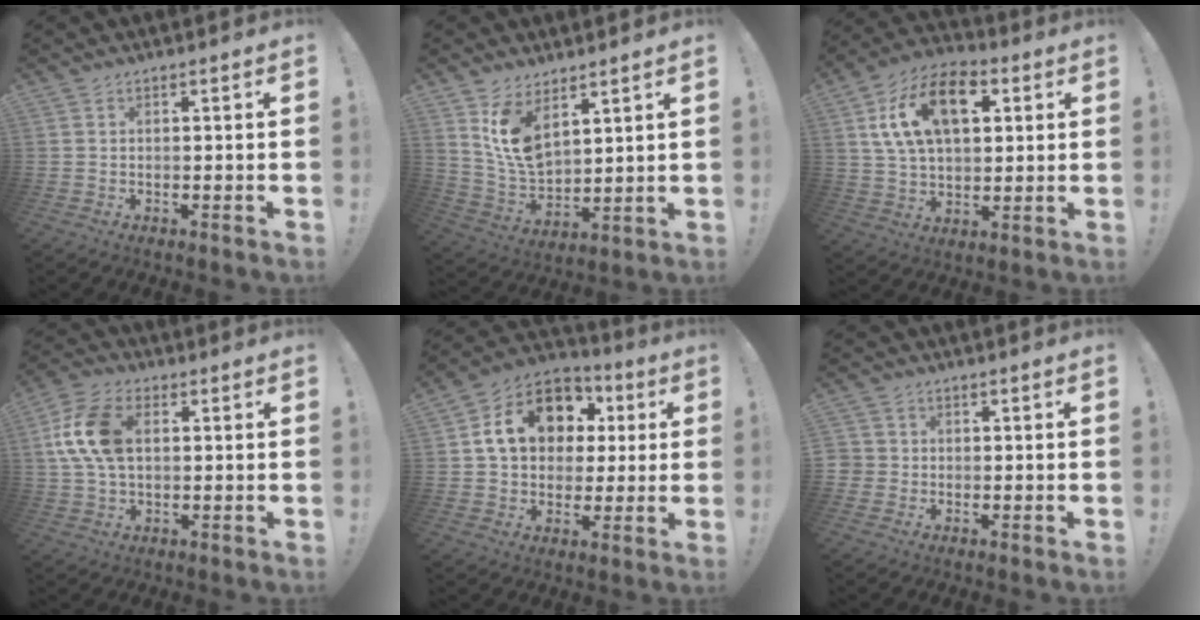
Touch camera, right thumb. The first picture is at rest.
{"total": 11.6, "force": [7.3, 6.4, 6.3], "torque": [-0.123, -0.043, 0.143]}
{"total": 18.6, "force": [6.8, 11.1, 13.2], "torque": [-0.216, -0.011, 0.120]}
{"total": 13.9, "force": [2.2, 8.8, 10.6], "torque": [-0.206, 0.005, 0.042]}
{"total": 17.4, "force": [5.4, 13.2, 9.9], "torque": [-0.151, -0.005, 0.110]}
{"total": 2.7, "force": [-0.7, 2.4, 0.8], "torque": [-0.011, 0.007, -0.012]}